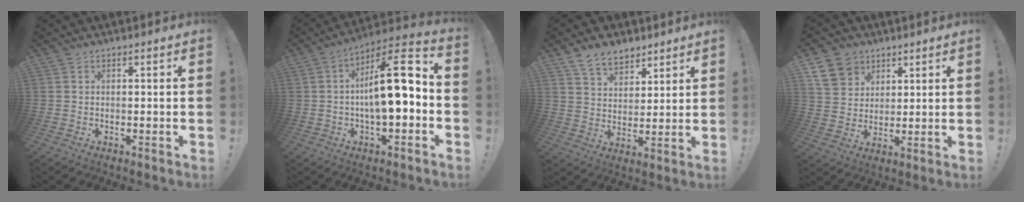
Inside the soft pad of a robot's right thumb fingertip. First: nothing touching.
{"total": 16.9, "force": [-0.3, 6.0, 15.8], "torque": [-0.233, 0.000, -0.010]}
{"total": 9.1, "force": [6.7, 5.2, 3.1], "torque": [-0.055, -0.039, 0.131]}
{"total": 10.6, "force": [5.7, 8.4, 2.9], "torque": [-0.052, -0.026, 0.118]}